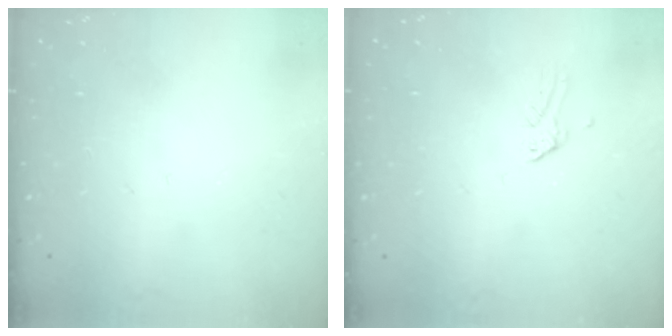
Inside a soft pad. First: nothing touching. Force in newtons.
{"total": 0.0}